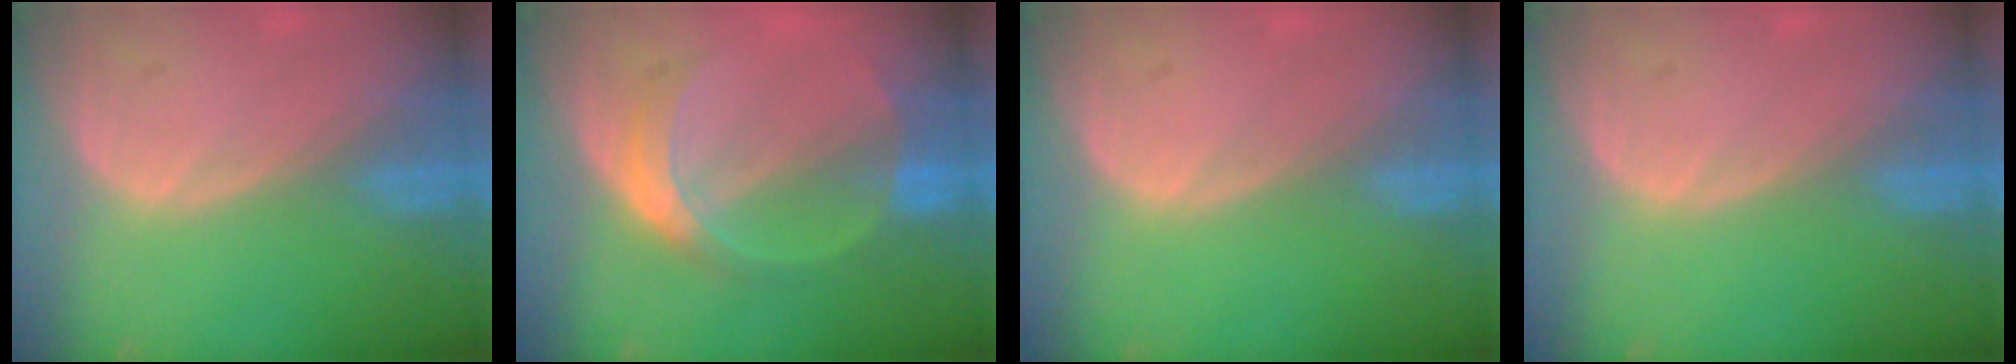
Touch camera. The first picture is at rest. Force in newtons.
{"total": 5.6, "press": 5.6, "slide": 0.1}
{"total": 0.0}
{"total": 0.0}